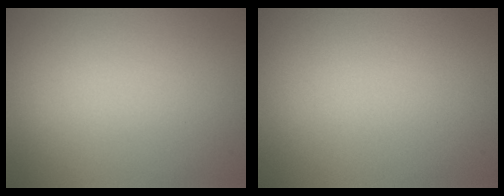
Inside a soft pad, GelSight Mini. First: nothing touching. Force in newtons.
{"total": 0.0}